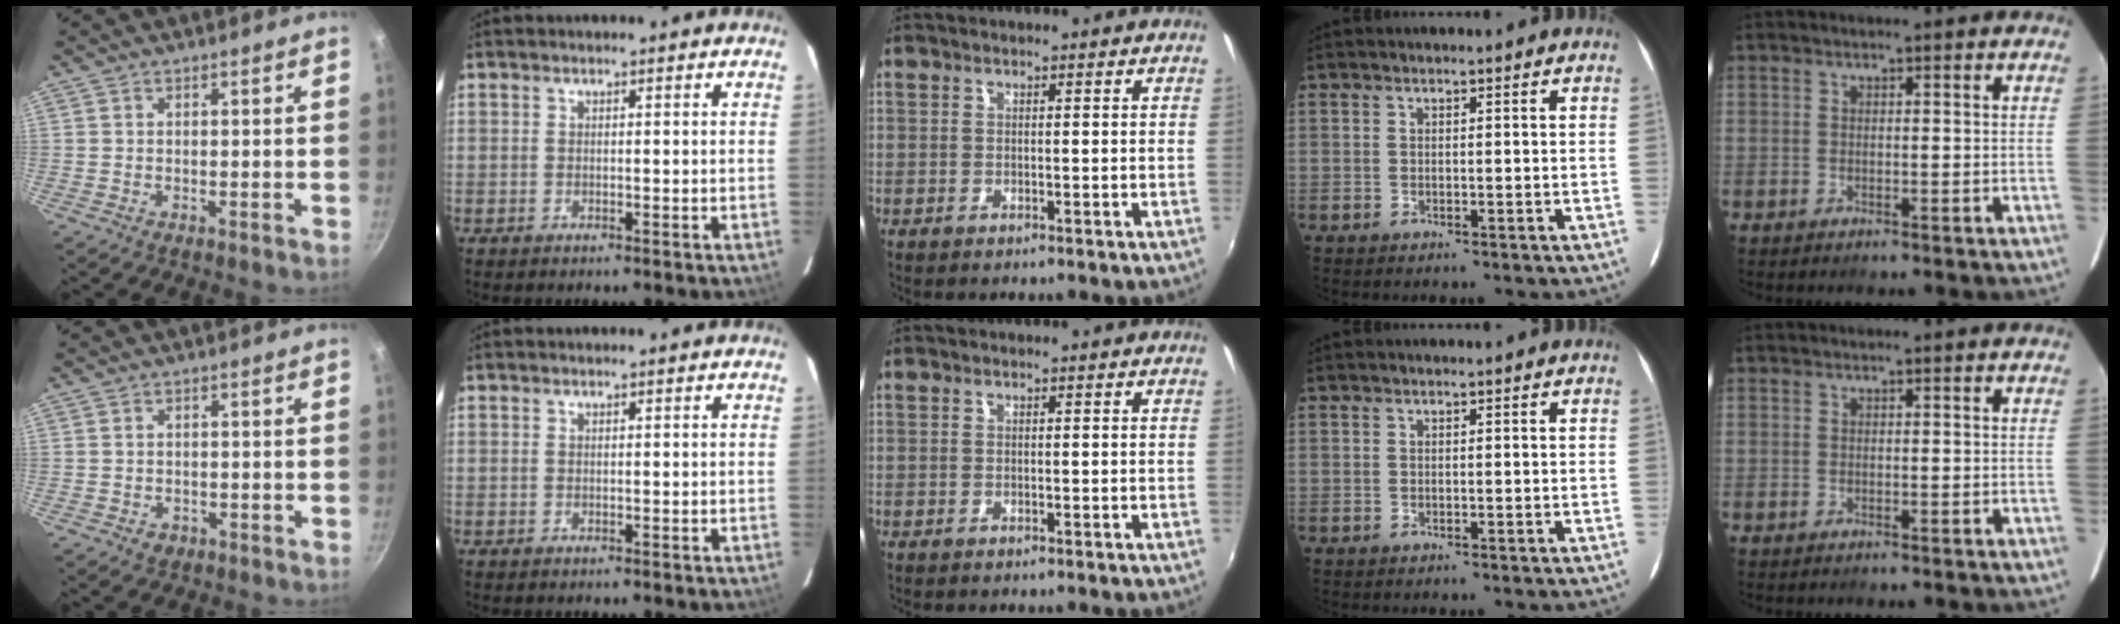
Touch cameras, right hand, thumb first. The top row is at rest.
{"thumb": {"total": 1.9, "force": [-0.8, 1.5, 0.7], "torque": [-0.012, 0.005, -0.004]}}